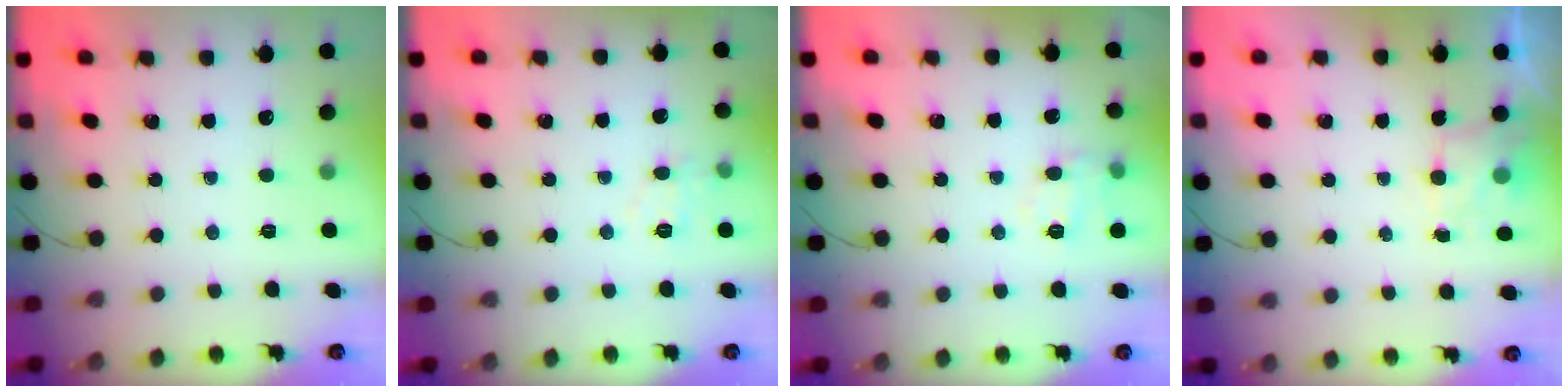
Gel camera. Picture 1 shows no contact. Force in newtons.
{"total": 8.9, "press": 8.8, "slide": 1.4}
{"total": 7.0, "press": 6.9, "slide": 0.7}
{"total": 1.9, "press": 1.6, "slide": 1.0}